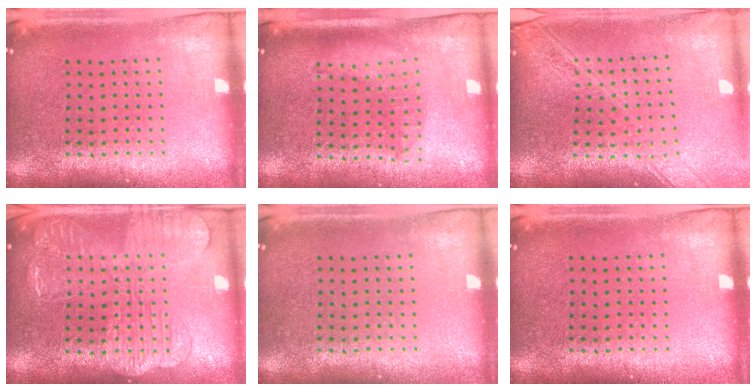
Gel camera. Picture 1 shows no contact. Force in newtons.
{"total": 1.2, "press": 1.2, "slide": 0.3}
{"total": 2.2, "press": 1.9, "slide": 1.2}
{"total": 2.4, "press": 2.3, "slide": 0.5}
{"total": 0.0}
{"total": 0.0}